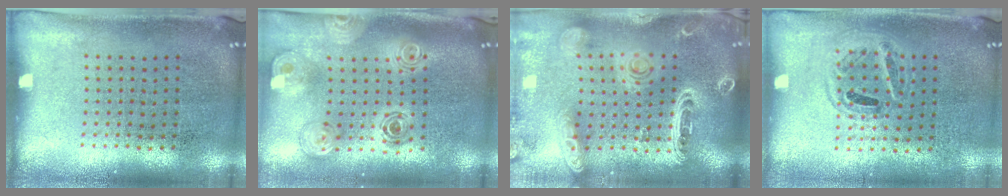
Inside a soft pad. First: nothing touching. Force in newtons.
{"total": 1.5, "press": 1.3, "slide": 0.7}
{"total": 2.6, "press": 2.3, "slide": 1.1}
{"total": 0.9, "press": 0.8, "slide": 0.2}